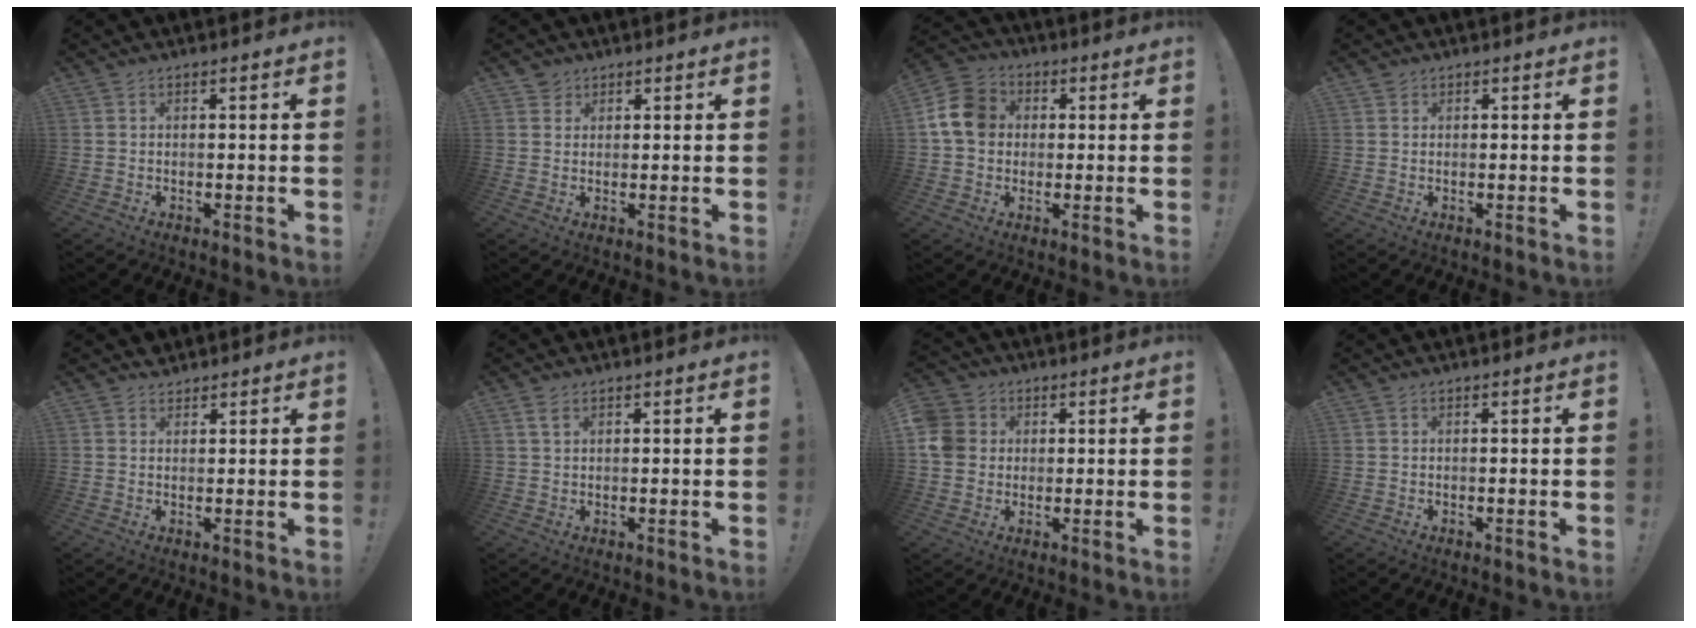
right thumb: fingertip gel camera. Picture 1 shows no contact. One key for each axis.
{"total": 2.6, "fx": 1.9, "fy": 1.9, "fz": 0.2, "tx": 0.004, "ty": -0.009, "tz": 0.032}
{"total": 12.4, "fx": 1.6, "fy": 10.2, "fz": 6.7, "tx": -0.113, "ty": 0.018, "tz": 0.038}
{"total": 0.9, "fx": 0.7, "fy": 0.6, "fz": -0.1, "tx": 0.010, "ty": -0.004, "tz": 0.012}
{"total": 2.2, "fx": 1.9, "fy": 1.1, "fz": 0.1, "tx": 0.011, "ty": -0.013, "tz": 0.034}
{"total": 2.3, "fx": 1.3, "fy": 1.1, "fz": 1.6, "tx": -0.028, "ty": -0.002, "tz": 0.023}
{"total": 8.6, "fx": 1.1, "fy": 7.8, "fz": 3.5, "tx": -0.077, "ty": 0.006, "tz": 0.024}
{"total": 0.0}